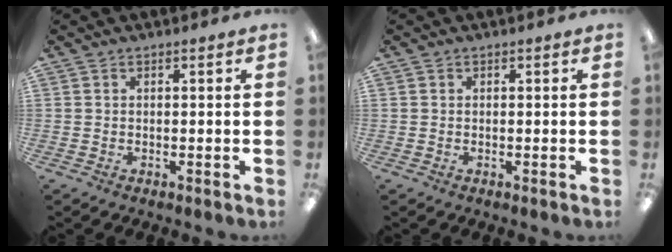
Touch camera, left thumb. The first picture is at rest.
{"total": 0.0}